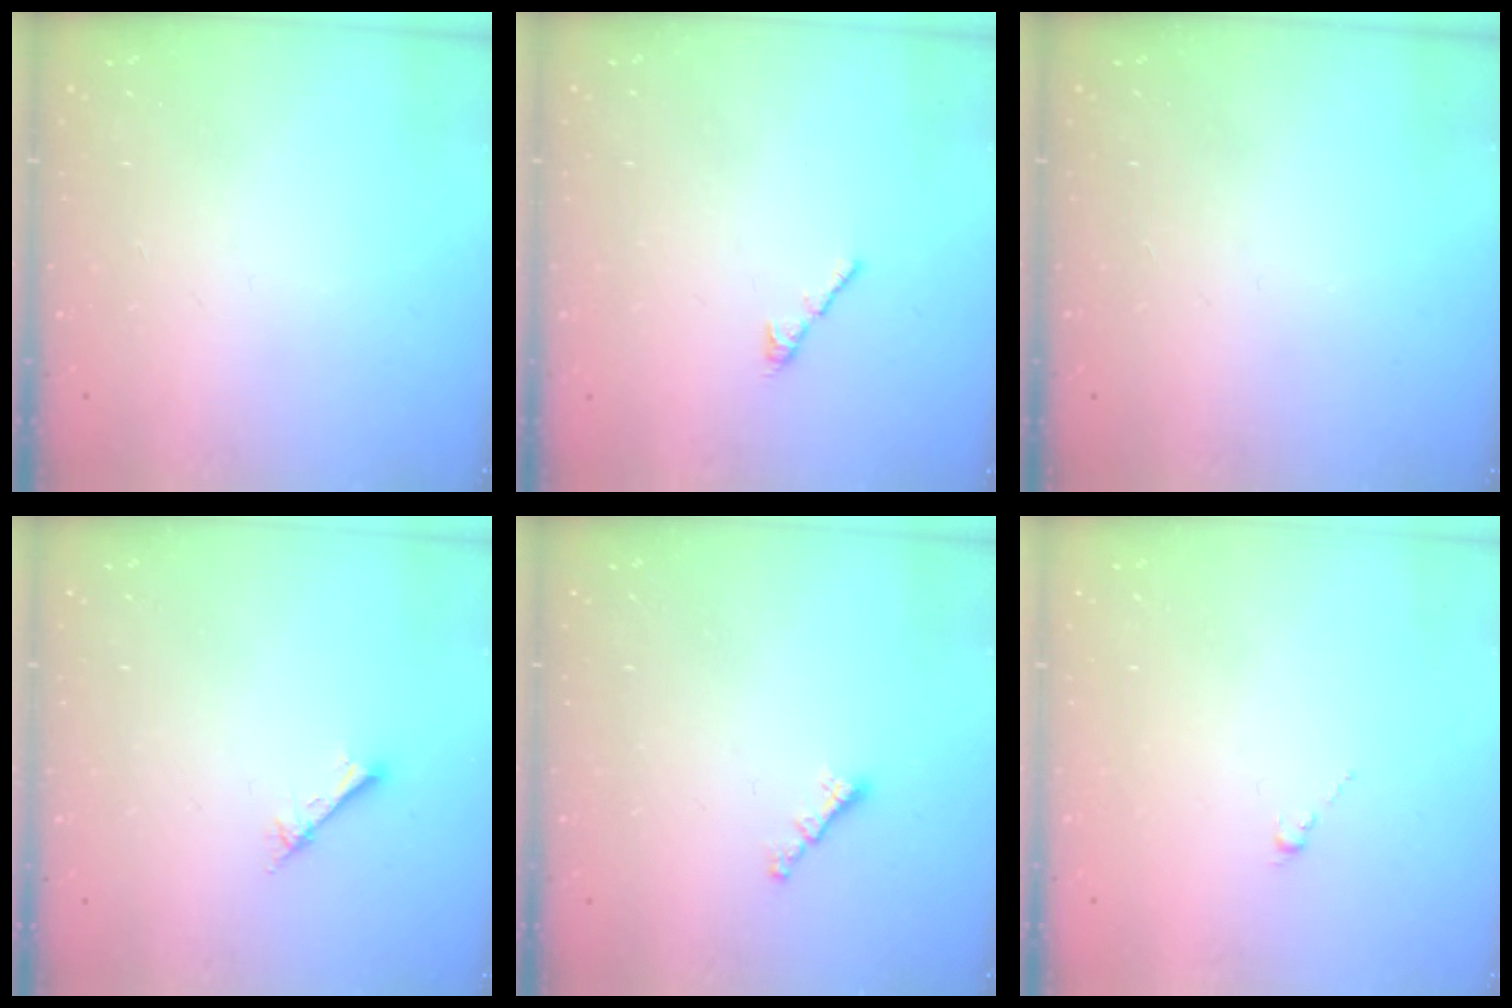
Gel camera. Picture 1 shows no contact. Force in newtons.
{"total": 2.7, "press": 2.6, "slide": 0.7}
{"total": 0.0}
{"total": 2.4, "press": 2.4, "slide": 0.3}
{"total": 0.6, "press": 0.5, "slide": 0.4}
{"total": 0.0}